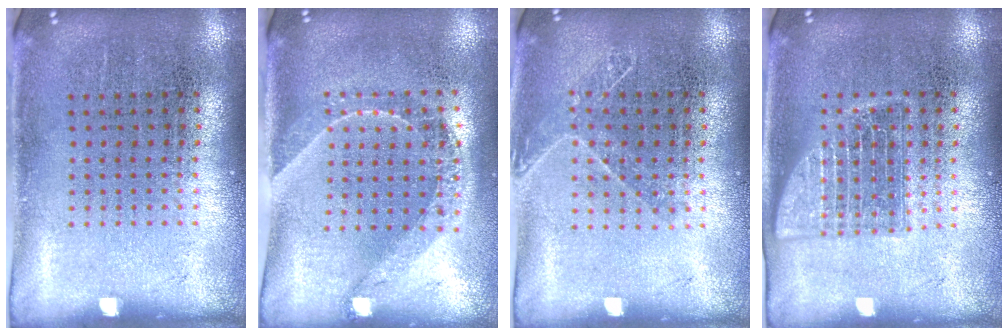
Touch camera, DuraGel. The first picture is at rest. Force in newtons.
{"total": 1.5, "press": 1.3, "slide": 0.9}
{"total": 1.1, "press": 0.9, "slide": 0.5}
{"total": 1.8, "press": 1.7, "slide": 0.3}